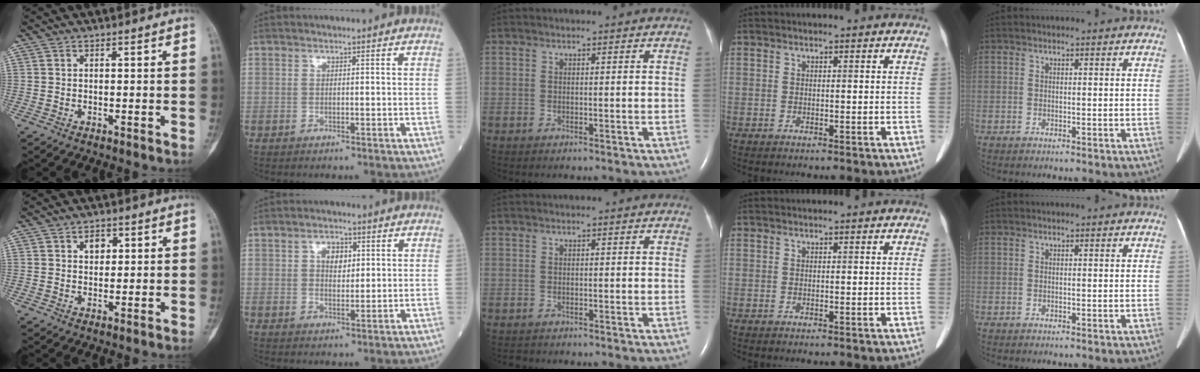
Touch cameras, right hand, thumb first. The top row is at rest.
{"thumb": {"total": 2.9, "force": [1.1, 2.2, 1.6], "torque": [-0.003, -0.003, 0.017]}, "index": {"total": 4.5, "force": [1.4, 2.8, 3.2], "torque": [-0.063, 0.011, 0.029]}, "middle": {"total": 0.7, "force": [-0.6, 0.2, -0.1], "torque": [-0.008, -0.001, -0.010]}}